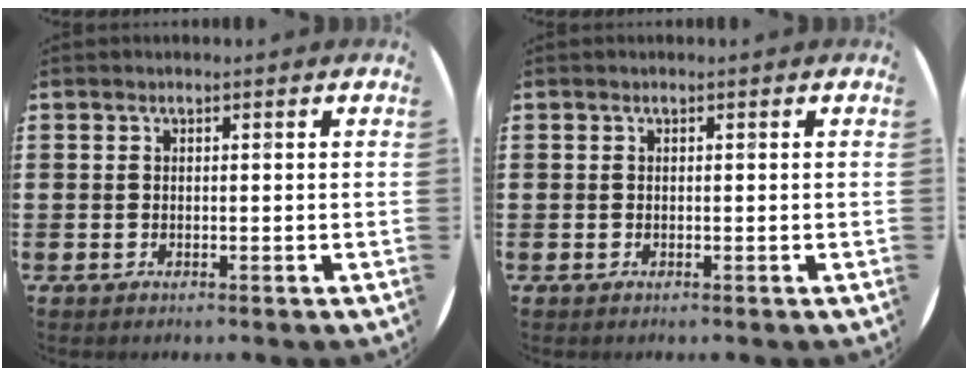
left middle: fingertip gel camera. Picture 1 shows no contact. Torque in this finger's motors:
{"motor_torque": [0.05, -0.01, 0.00, 0.01]}